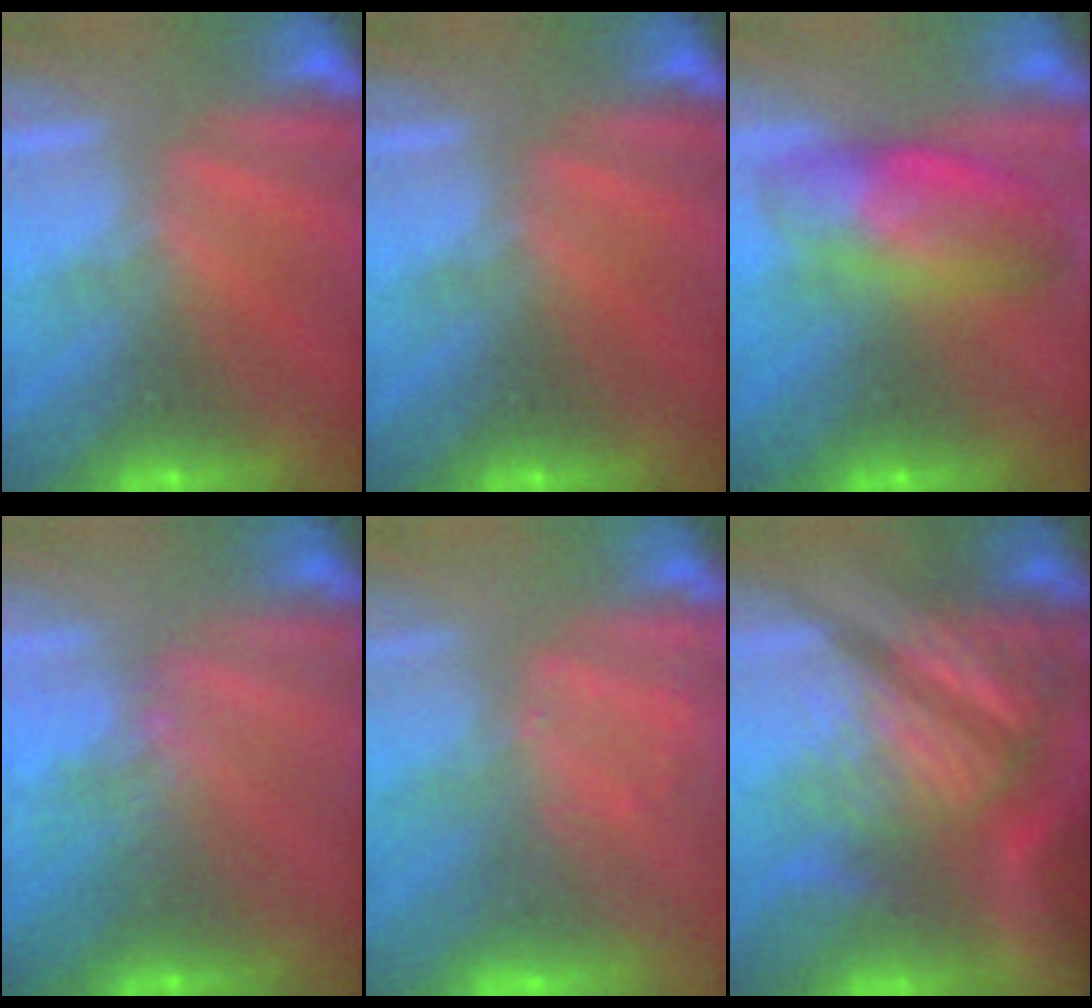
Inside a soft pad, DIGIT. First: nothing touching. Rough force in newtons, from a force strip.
{"total": 0.0}
{"total": 7.0}
{"total": 4.0}
{"total": 3.2}
{"total": 7.1}